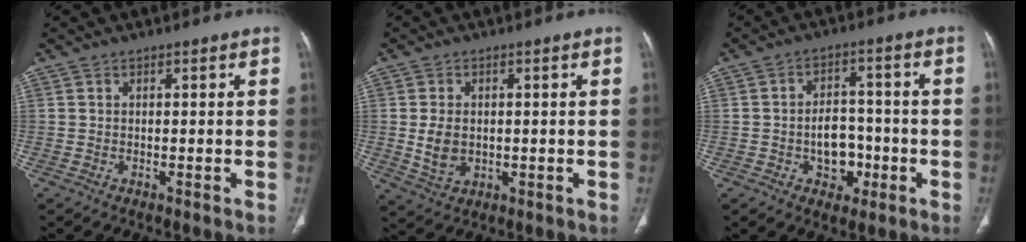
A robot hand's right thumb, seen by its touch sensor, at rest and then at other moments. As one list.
[{"total": 5.6, "force": [0.0, 3.9, 4.0], "torque": [-0.071, -0.004, 0.011]}, {"total": 7.6, "force": [-2.2, 5.6, 4.6], "torque": [-0.036, 0.026, -0.032]}]